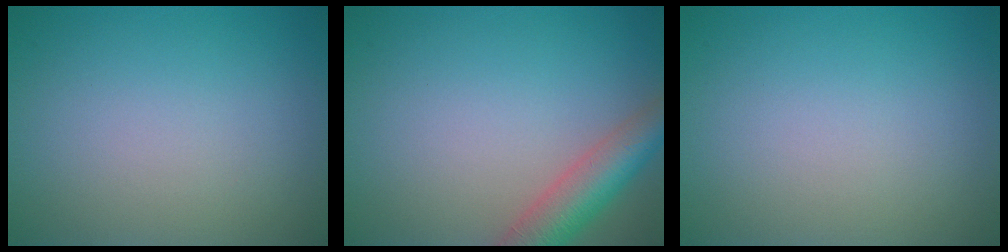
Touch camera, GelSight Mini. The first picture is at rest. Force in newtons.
{"total": 5.0, "press": 5.0, "slide": 0.3}
{"total": 0.0}